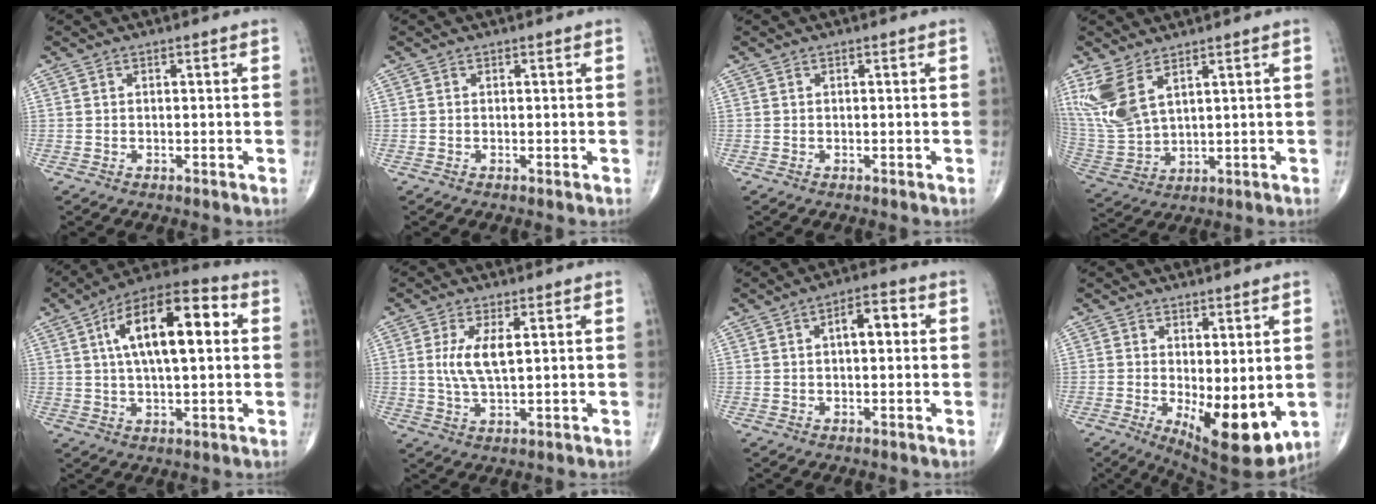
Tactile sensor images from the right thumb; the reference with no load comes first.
{"total": 0.0}
{"total": 0.0}
{"total": 10.6, "force": [5.8, 4.8, 7.5], "torque": [-0.174, -0.021, 0.138]}
{"total": 17.3, "force": [3.8, 7.0, 15.4], "torque": [-0.242, 0.021, 0.054]}
{"total": 6.1, "force": [1.4, 2.2, 5.6], "torque": [-0.119, -0.010, 0.030]}
{"total": 5.5, "force": [1.1, 2.6, 4.8], "torque": [-0.063, 0.015, 0.011]}
{"total": 11.6, "force": [-1.9, 4.6, 10.5], "torque": [-0.141, -0.027, -0.012]}